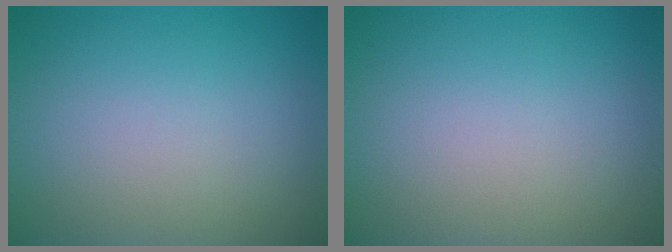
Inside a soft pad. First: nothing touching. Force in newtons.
{"total": 0.0}